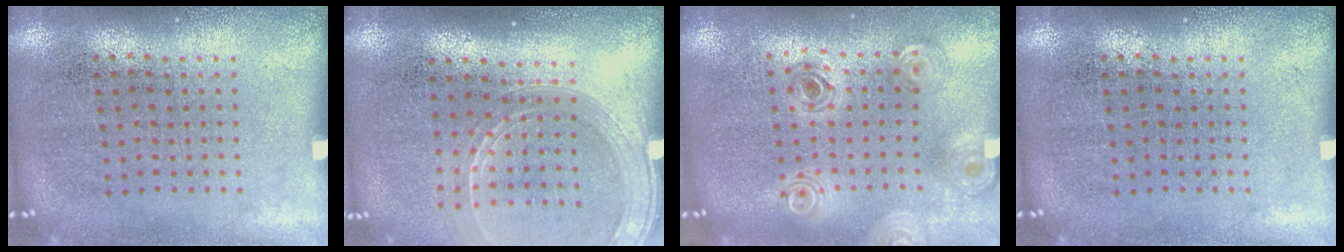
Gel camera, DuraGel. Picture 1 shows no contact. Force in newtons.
{"total": 1.9, "press": 1.7, "slide": 0.8}
{"total": 1.0, "press": 0.9, "slide": 0.2}
{"total": 0.0}